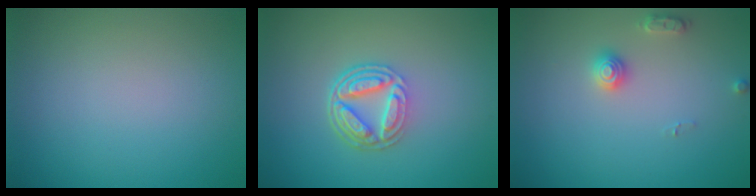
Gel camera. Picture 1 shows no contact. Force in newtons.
{"total": 4.9, "press": 3.5, "slide": 3.4}
{"total": 2.0, "press": 2.0, "slide": 0.3}